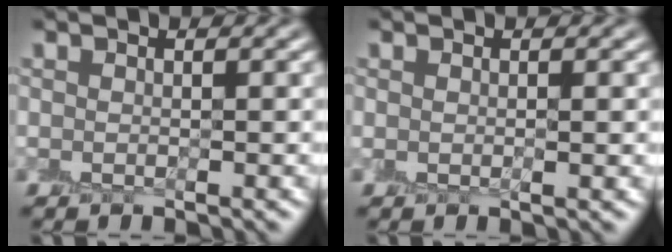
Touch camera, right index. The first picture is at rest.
{"total": 0.6, "force": [0.1, 0.2, 0.6], "torque": [-0.009, 0.000, 0.002]}